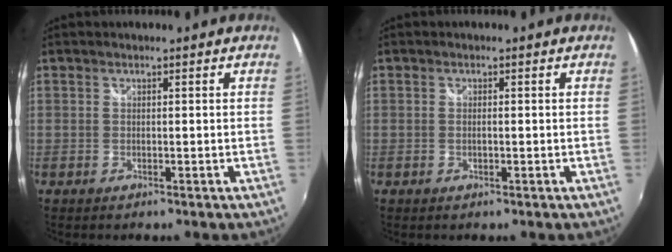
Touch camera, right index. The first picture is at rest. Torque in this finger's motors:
{"motor_torque": [-0.23, 0.15, -0.04, -0.01]}